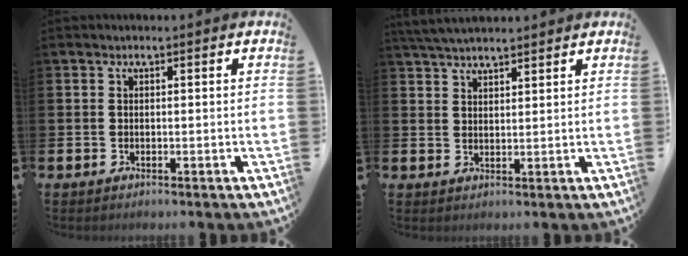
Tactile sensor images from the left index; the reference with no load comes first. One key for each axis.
{"total": 4.0, "fx": 3.8, "fy": 0.6, "fz": 1.1, "tx": -0.028, "ty": -0.012, "tz": 0.071}